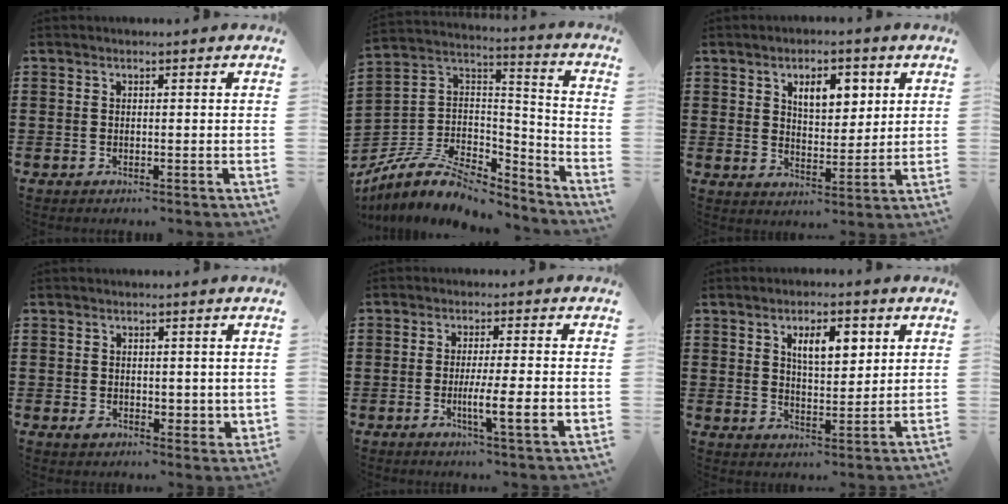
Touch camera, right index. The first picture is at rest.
{"total": 8.9, "force": [-6.6, 4.2, 4.2], "torque": [-0.097, 0.012, -0.126]}
{"total": 6.2, "force": [2.8, 3.2, 4.5], "torque": [-0.066, -0.001, 0.041]}
{"total": 2.7, "force": [1.0, 2.2, 1.3], "torque": [-0.015, 0.003, 0.015]}
{"total": 6.8, "force": [-1.6, 0.5, 6.6], "torque": [-0.108, -0.012, -0.025]}
{"total": 6.1, "force": [2.5, 2.6, 5.0], "torque": [-0.081, 0.000, 0.037]}